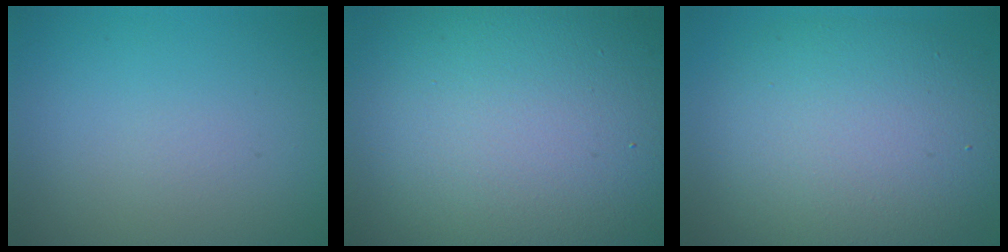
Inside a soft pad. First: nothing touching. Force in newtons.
{"total": 20.6, "press": 20.5, "slide": 1.4}
{"total": 10.0, "press": 10.0, "slide": 0.1}